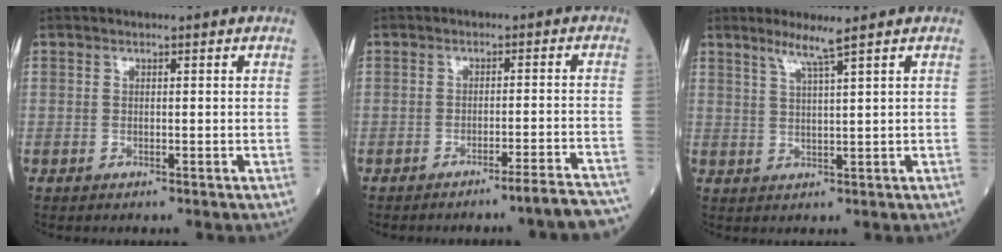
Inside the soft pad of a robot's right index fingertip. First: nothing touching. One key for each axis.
{"total": 7.7, "fx": -6.9, "fy": -0.7, "fz": 3.3, "tx": -0.016, "ty": 0.007, "tz": -0.093}
{"total": 3.4, "fx": 2.4, "fy": -1.0, "fz": 2.2, "tx": -0.047, "ty": -0.005, "tz": 0.050}